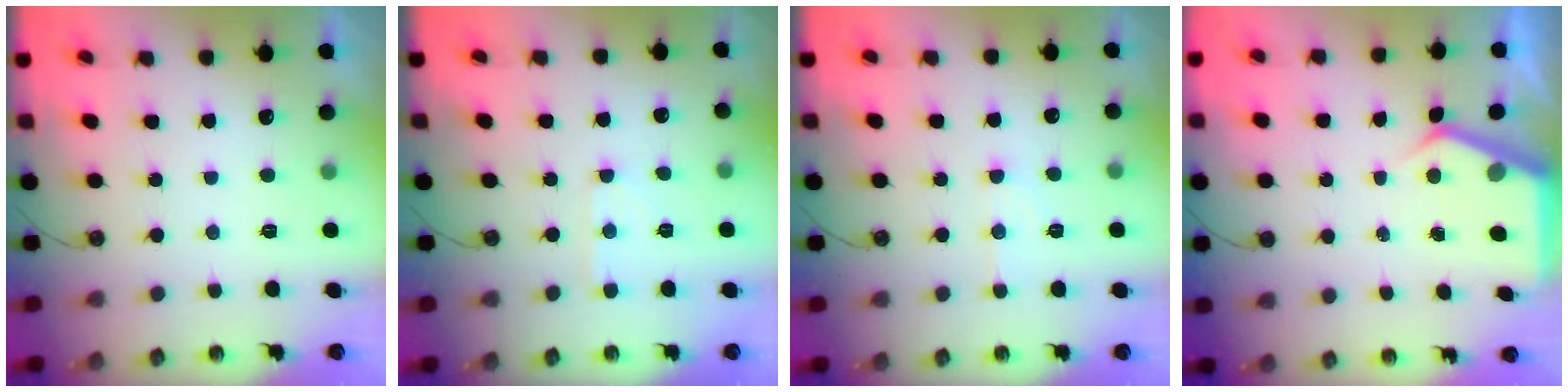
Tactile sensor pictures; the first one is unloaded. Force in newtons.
{"total": 3.4, "press": 3.4, "slide": 0.5}
{"total": 6.9, "press": 6.9, "slide": 0.4}
{"total": 4.3, "press": 4.3, "slide": 0.5}